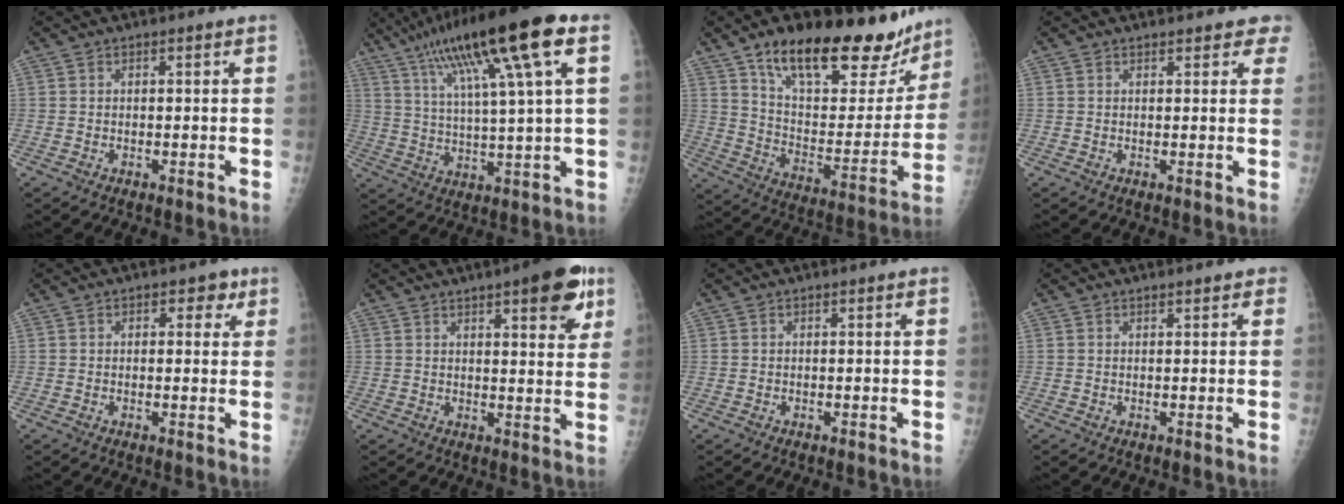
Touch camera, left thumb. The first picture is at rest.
{"total": 20.7, "force": [9.9, 2.1, 18.0], "torque": [-0.309, 0.004, 0.166]}
{"total": 28.1, "force": [19.6, 11.0, 16.8], "torque": [-0.210, -0.063, 0.305]}
{"total": 3.7, "force": [3.2, 1.5, 1.1], "torque": [0.023, -0.007, 0.023]}
{"total": 3.7, "force": [1.6, 2.4, 2.4], "torque": [-0.002, -0.002, 0.013]}
{"total": 11.1, "force": [6.0, 3.2, 8.8], "torque": [-0.086, -0.022, 0.071]}
{"total": 0.0}
{"total": 1.4, "force": [1.1, 0.6, 0.7], "torque": [0.000, -0.001, 0.009]}